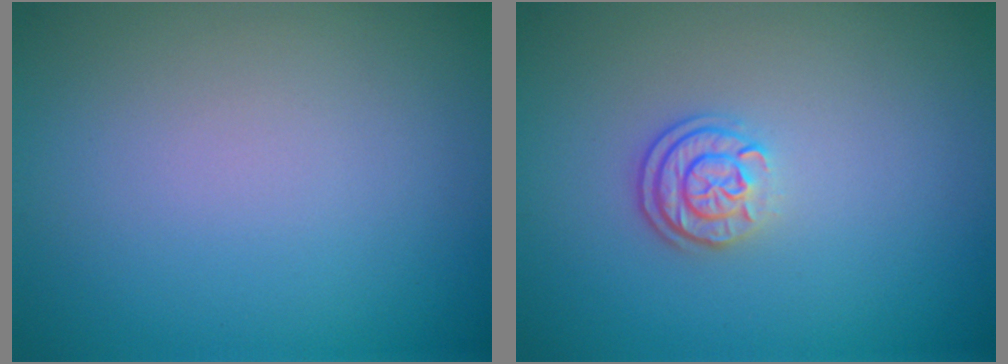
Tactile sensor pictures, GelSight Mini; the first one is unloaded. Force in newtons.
{"total": 2.5, "press": 2.0, "slide": 1.5}